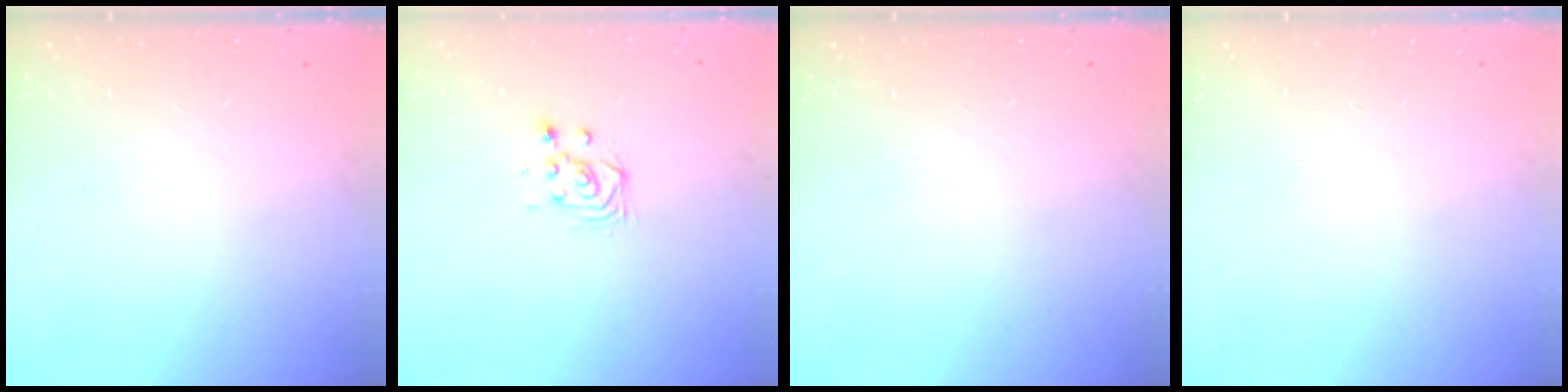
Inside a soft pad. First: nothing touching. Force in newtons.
{"total": 3.9, "press": 3.9, "slide": 0.2}
{"total": 0.0}
{"total": 0.0}